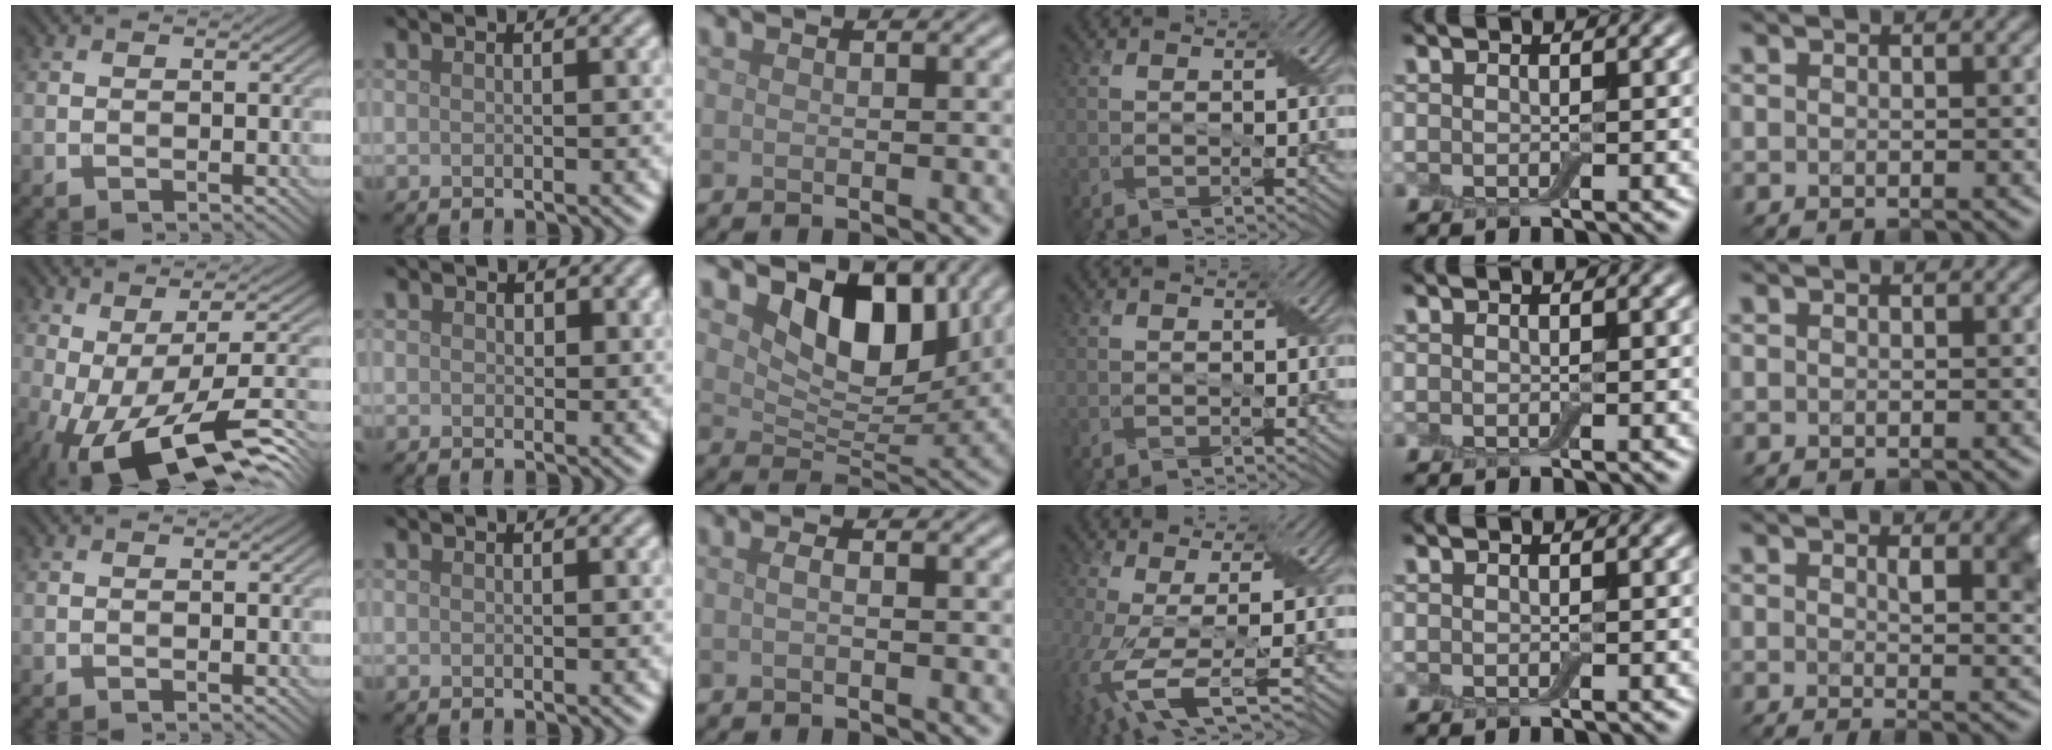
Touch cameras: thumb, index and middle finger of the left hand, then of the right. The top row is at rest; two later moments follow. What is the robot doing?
{"motion": "peel", "object": "aluminum foil"}